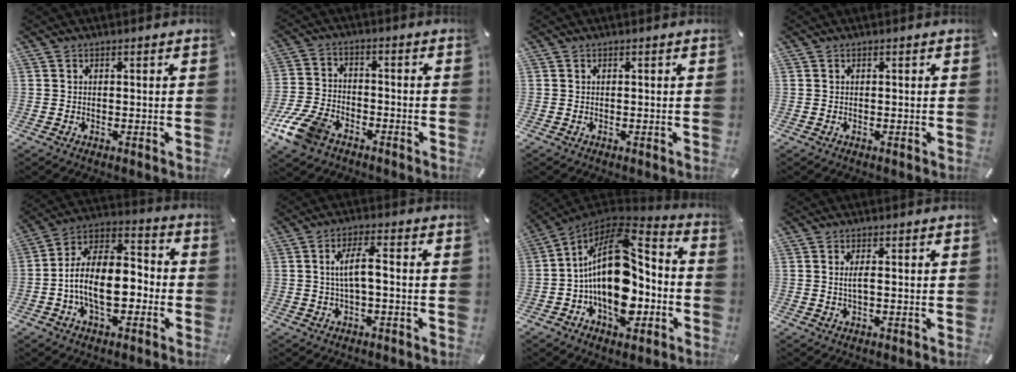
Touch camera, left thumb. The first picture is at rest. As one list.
[{"total": 10.4, "force": [-6.7, 5.9, 5.4], "torque": [-0.120, 0.029, -0.128]}, {"total": 0.0}, {"total": 0.0}, {"total": 15.2, "force": [-4.5, 8.9, 11.5], "torque": [-0.226, 0.014, -0.082]}, {"total": 6.4, "force": [-0.1, 1.9, 6.1], "torque": [-0.120, 0.009, -0.006]}, {"total": 21.9, "force": [-1.9, 13.4, 17.3], "torque": [-0.309, -0.009, -0.030]}, {"total": 2.6, "force": [0.1, 0.6, 2.5], "torque": [-0.048, -0.001, 0.000]}]